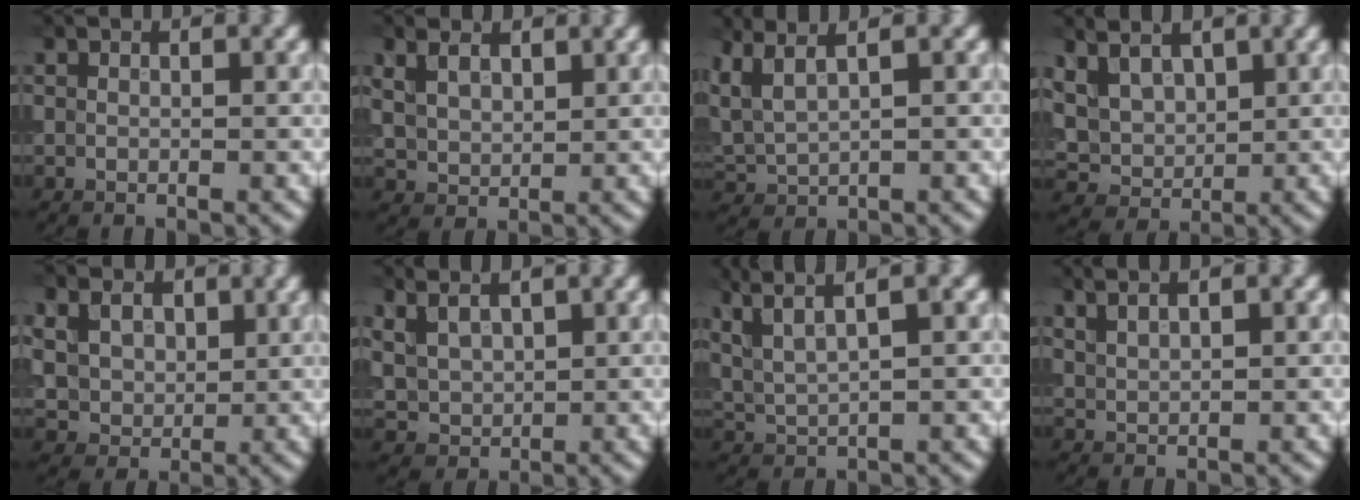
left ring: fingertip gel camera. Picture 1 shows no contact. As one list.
[{"total": 3.5, "force": [1.9, 2.2, 2.0], "torque": [-0.051, 0.004, 0.037]}, {"total": 3.8, "force": [2.4, 1.3, 2.7], "torque": [-0.070, 0.014, 0.052]}, {"total": 5.1, "force": [2.7, 3.5, 2.5], "torque": [-0.074, -0.001, 0.059]}, {"total": 4.7, "force": [1.9, 3.8, 2.0], "torque": [-0.069, -0.005, 0.035]}, {"total": 3.8, "force": [2.2, 2.3, 2.0], "torque": [-0.054, 0.011, 0.043]}, {"total": 5.0, "force": [3.2, 1.0, 3.7], "torque": [-0.080, 0.011, 0.062]}, {"total": 2.6, "force": [2.0, 0.9, 1.5], "torque": [-0.016, 0.010, 0.023]}]